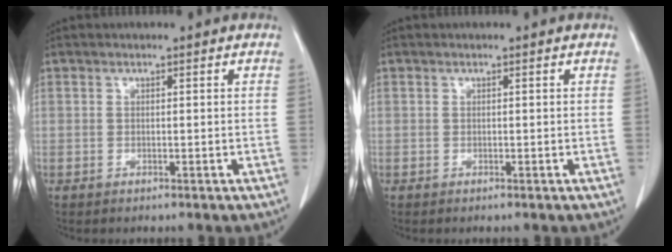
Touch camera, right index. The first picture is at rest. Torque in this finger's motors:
{"motor_torque": [-0.21, 0.08, -0.11, -0.01]}